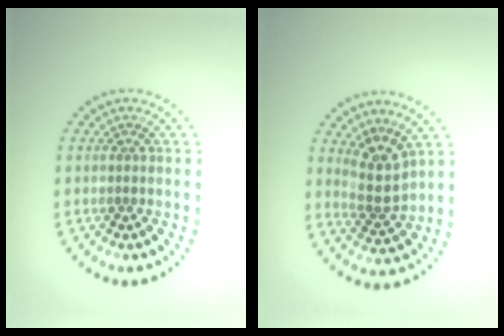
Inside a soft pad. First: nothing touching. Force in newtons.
{"total": 3.0, "press": 2.5, "slide": 1.7}